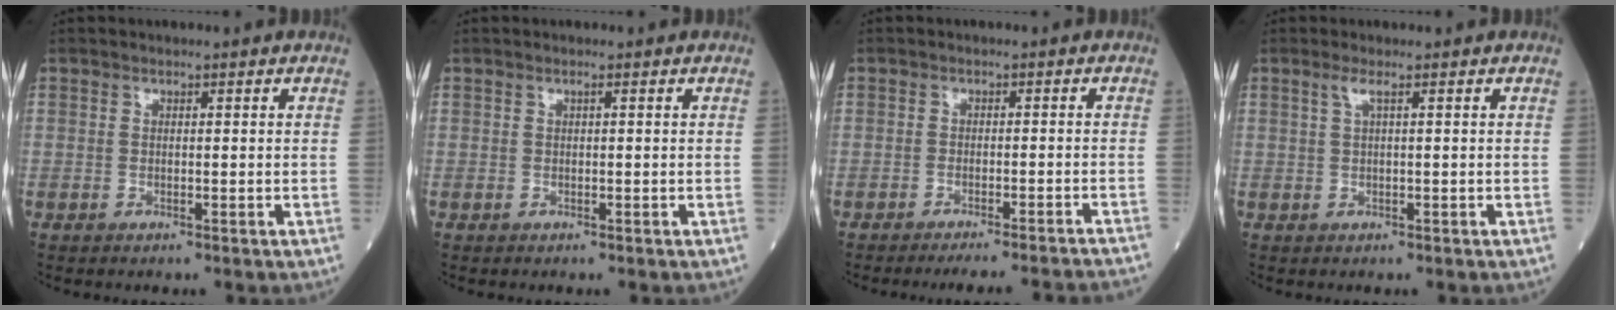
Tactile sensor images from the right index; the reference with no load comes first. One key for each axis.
{"total": 0.0}
{"total": 11.6, "fx": -11.1, "fy": 0.2, "fz": 3.3, "tx": -0.023, "ty": -0.001, "tz": -0.132}
{"total": 1.3, "fx": 0.5, "fy": -0.2, "fz": 1.2, "tx": -0.033, "ty": 0.007, "tz": 0.013}